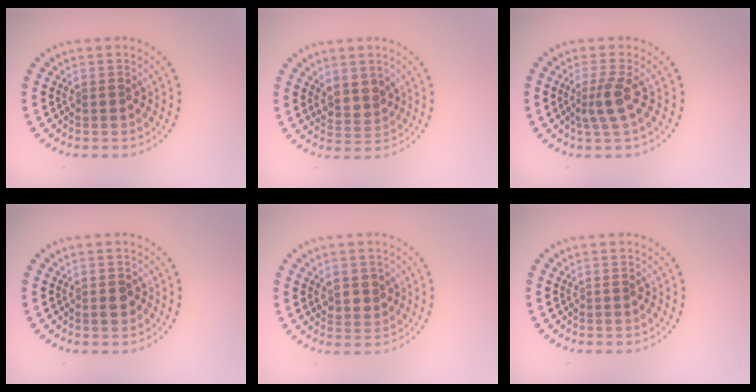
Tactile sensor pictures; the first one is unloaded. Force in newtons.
{"total": 2.2, "press": 1.9, "slide": 1.2}
{"total": 2.4, "press": 1.8, "slide": 1.5}
{"total": 1.2, "press": 1.1, "slide": 0.4}
{"total": 2.0, "press": 1.9, "slide": 0.7}
{"total": 0.0}